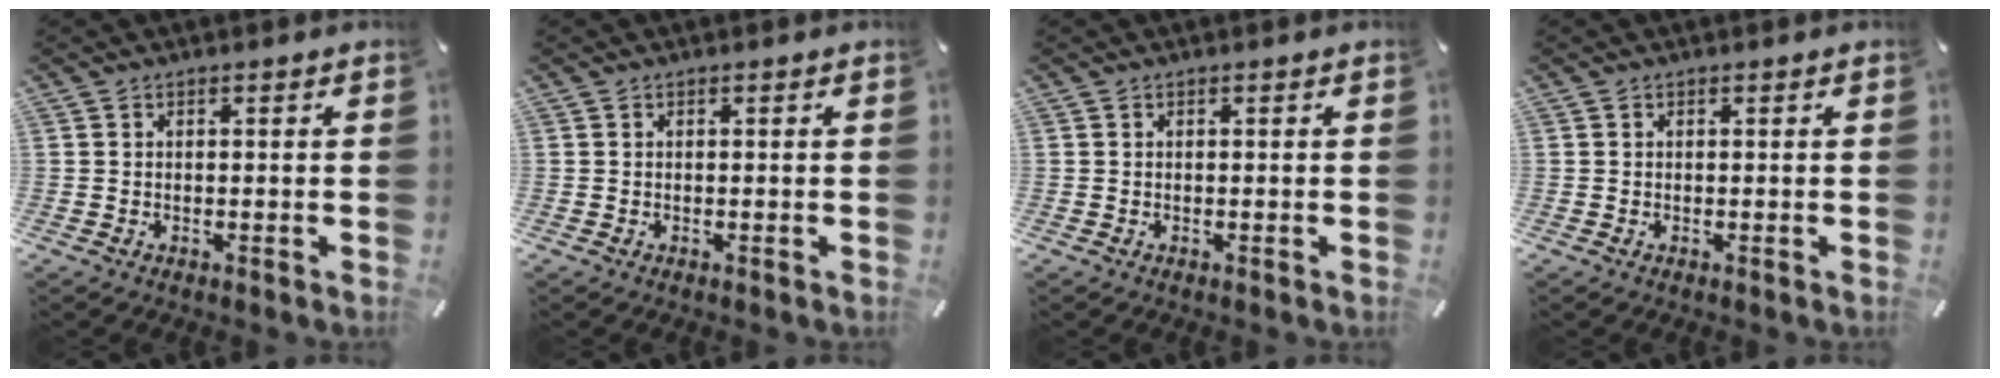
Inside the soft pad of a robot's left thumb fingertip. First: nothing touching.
{"total": 0.0}
{"total": 0.0}
{"total": 0.0}